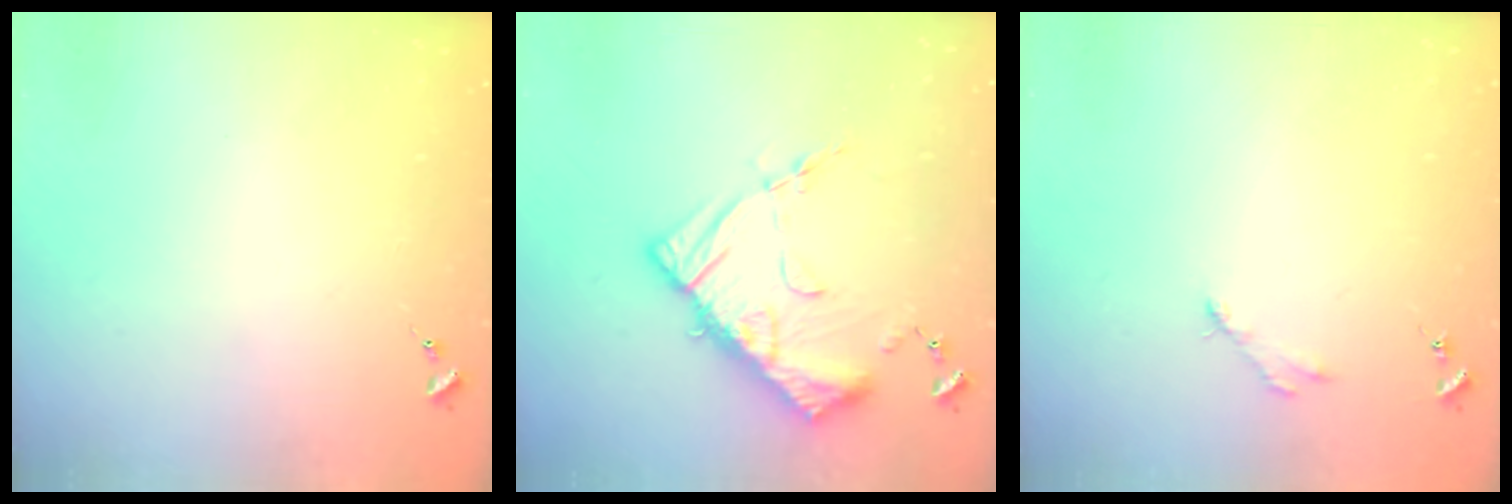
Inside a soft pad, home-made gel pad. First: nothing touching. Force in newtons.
{"total": 14.8, "press": 14.7, "slide": 1.4}
{"total": 2.5, "press": 2.5, "slide": 0.3}